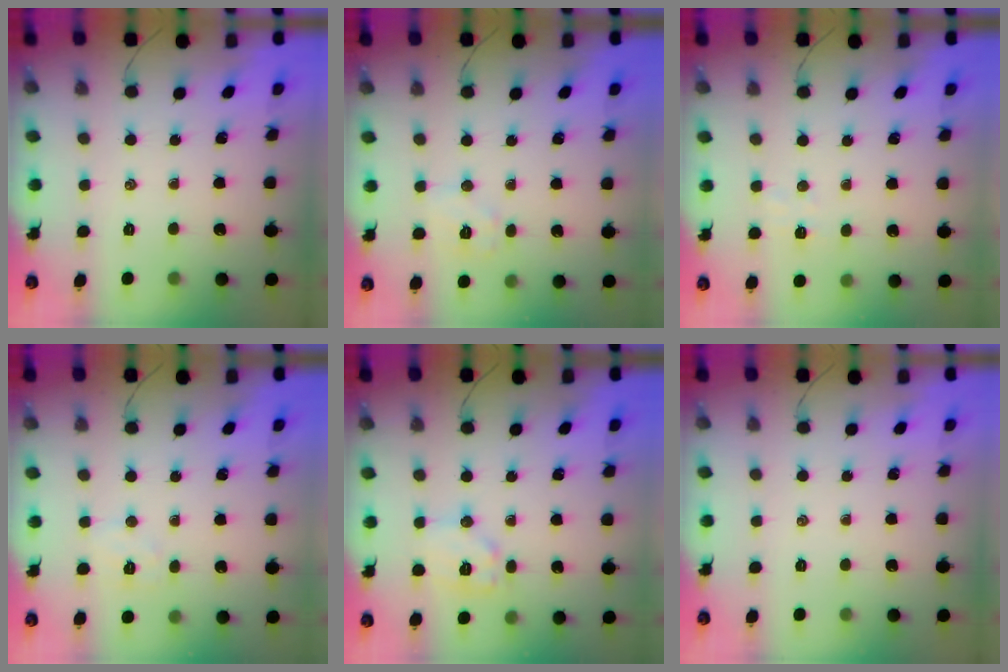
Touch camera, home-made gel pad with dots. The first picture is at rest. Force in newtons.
{"total": 6.5, "press": 6.4, "slide": 0.9}
{"total": 3.5, "press": 3.4, "slide": 0.8}
{"total": 5.5, "press": 5.5, "slide": 0.8}
{"total": 8.9, "press": 8.9, "slide": 0.1}
{"total": 0.0}